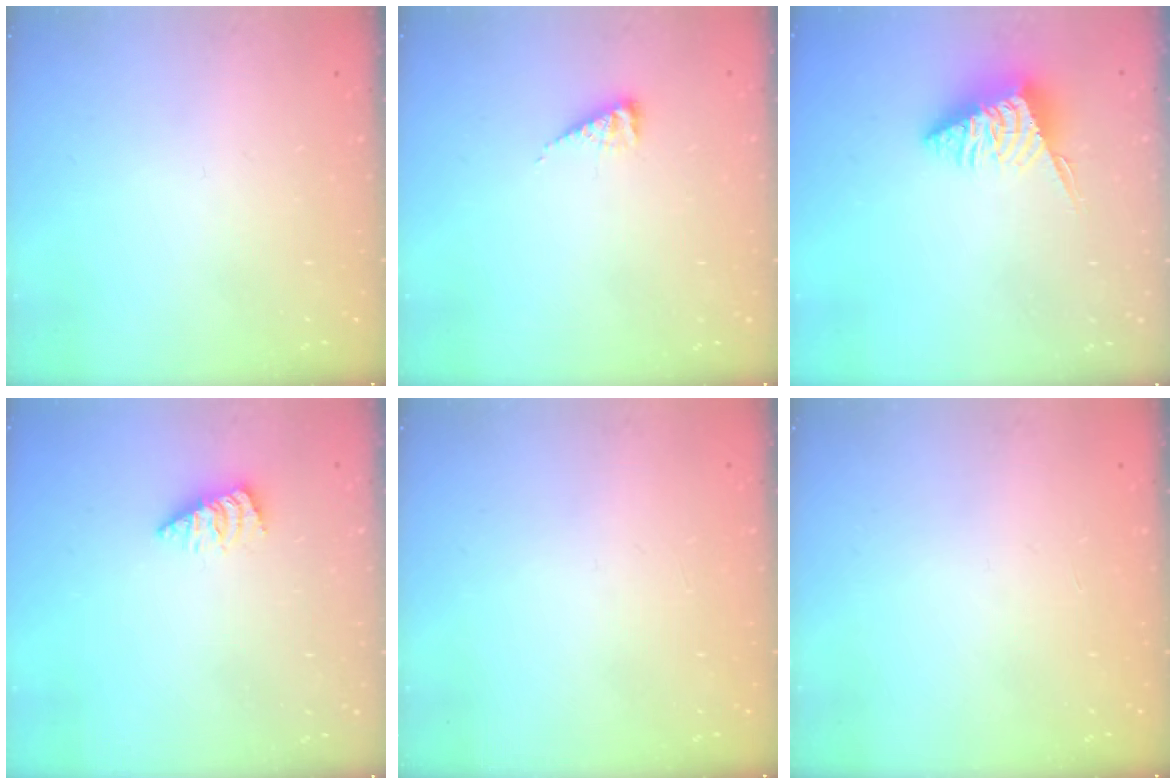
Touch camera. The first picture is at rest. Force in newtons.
{"total": 5.2, "press": 5.1, "slide": 0.6}
{"total": 6.2, "press": 6.2, "slide": 0.1}
{"total": 1.4, "press": 1.3, "slide": 0.2}
{"total": 0.0}
{"total": 0.0}